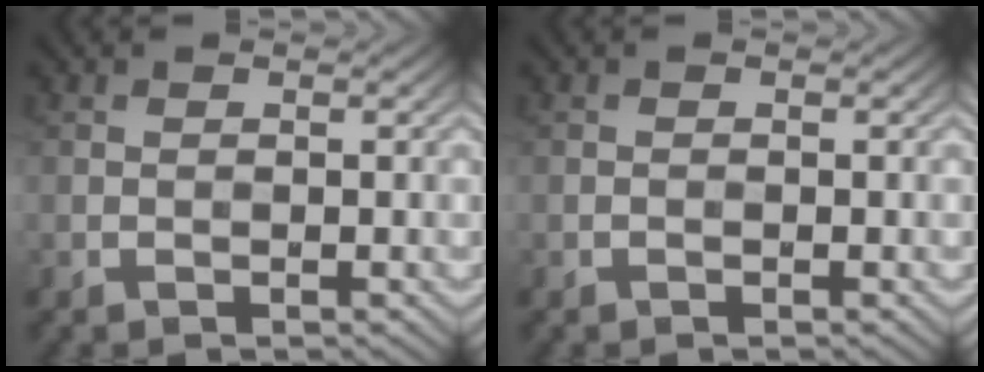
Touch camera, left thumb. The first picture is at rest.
{"total": 0.0}